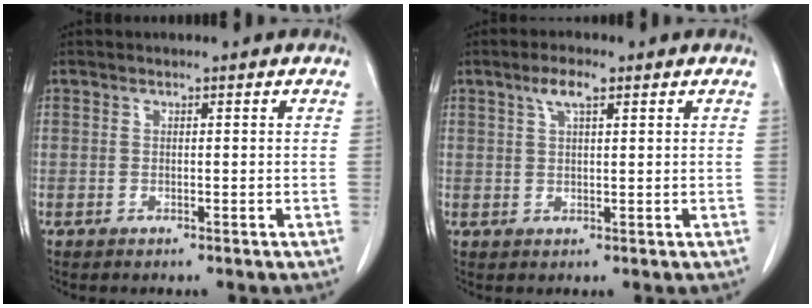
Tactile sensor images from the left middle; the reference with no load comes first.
{"total": 3.3, "force": [1.9, 0.7, 2.6], "torque": [-0.057, 0.007, 0.035]}